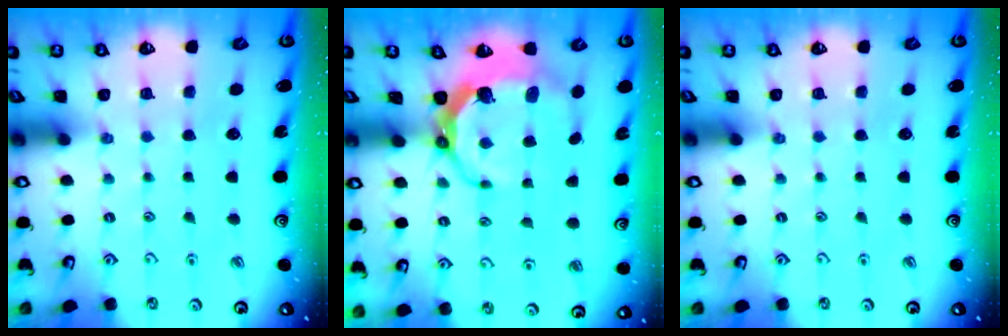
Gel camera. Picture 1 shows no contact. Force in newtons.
{"total": 8.1, "press": 6.8, "slide": 4.5}
{"total": 0.0}